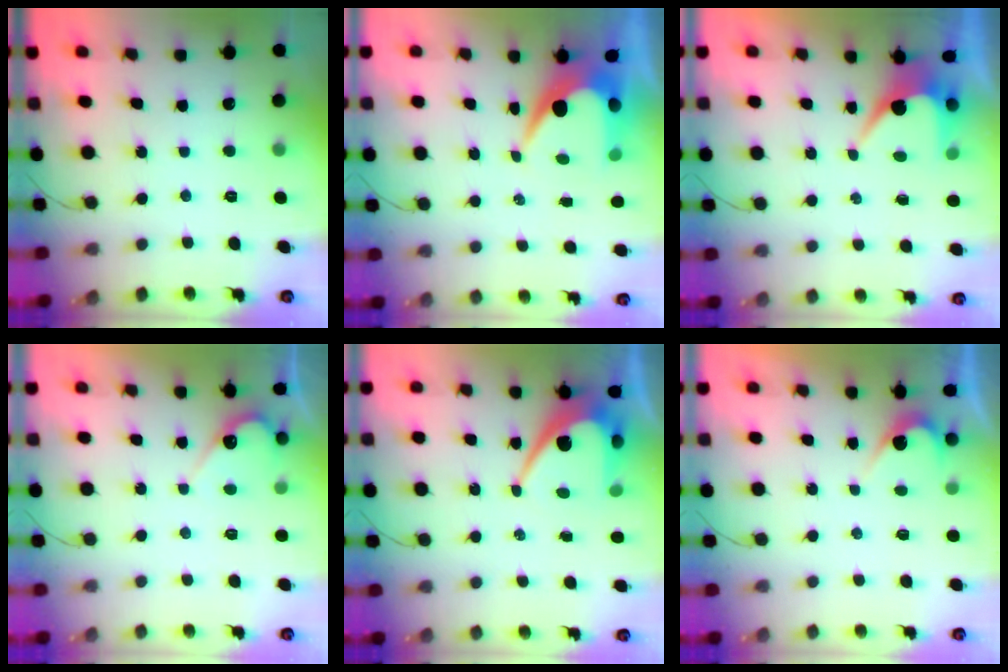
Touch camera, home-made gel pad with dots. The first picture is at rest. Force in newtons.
{"total": 7.9, "press": 7.8, "slide": 0.8}
{"total": 6.7, "press": 6.7, "slide": 0.2}
{"total": 5.7, "press": 5.7, "slide": 0.6}
{"total": 9.6, "press": 9.6, "slide": 0.5}
{"total": 3.1, "press": 3.1, "slide": 0.2}